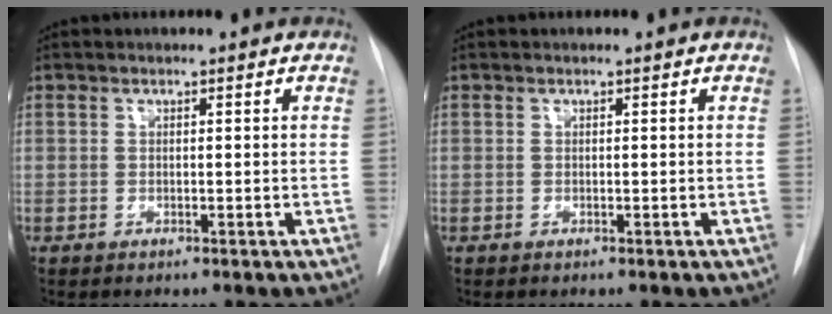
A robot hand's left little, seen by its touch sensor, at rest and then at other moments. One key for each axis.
{"total": 0.0}